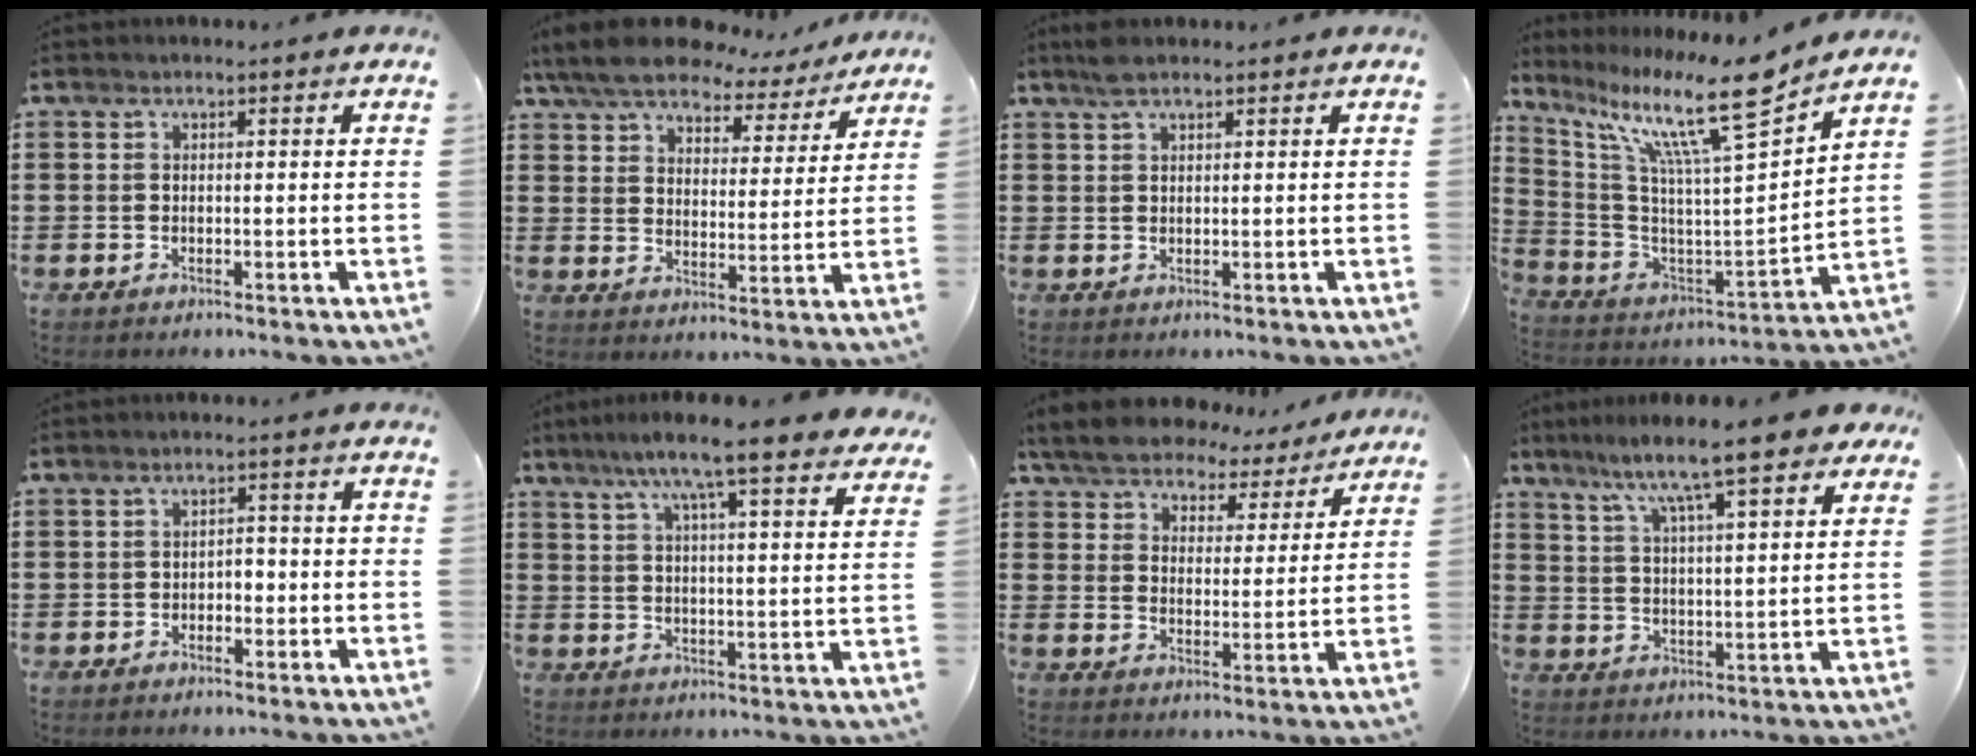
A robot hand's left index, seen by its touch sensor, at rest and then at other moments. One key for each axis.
{"total": 8.1, "fx": 7.4, "fy": 2.1, "fz": 2.7, "tx": -0.078, "ty": -0.038, "tz": 0.129}
{"total": 2.8, "fx": 2.1, "fy": 0.7, "fz": 1.7, "tx": -0.038, "ty": 0.005, "tz": 0.038}
{"total": 13.8, "fx": 10.1, "fy": 1.4, "fz": 9.3, "tx": -0.198, "ty": -0.065, "tz": 0.157}
{"total": 2.0, "fx": -1.3, "fy": 1.2, "fz": 0.8, "tx": -0.020, "ty": 0.005, "tz": -0.030}
{"total": 8.9, "fx": 7.2, "fy": 0.3, "fz": 5.2, "tx": -0.115, "ty": -0.027, "tz": 0.121}
{"total": 6.5, "fx": 6.3, "fy": 1.3, "fz": 1.1, "tx": -0.056, "ty": -0.039, "tz": 0.111}
{"total": 9.0, "fx": 7.5, "fy": 0.6, "fz": 5.0, "tx": -0.120, "ty": -0.038, "tz": 0.121}